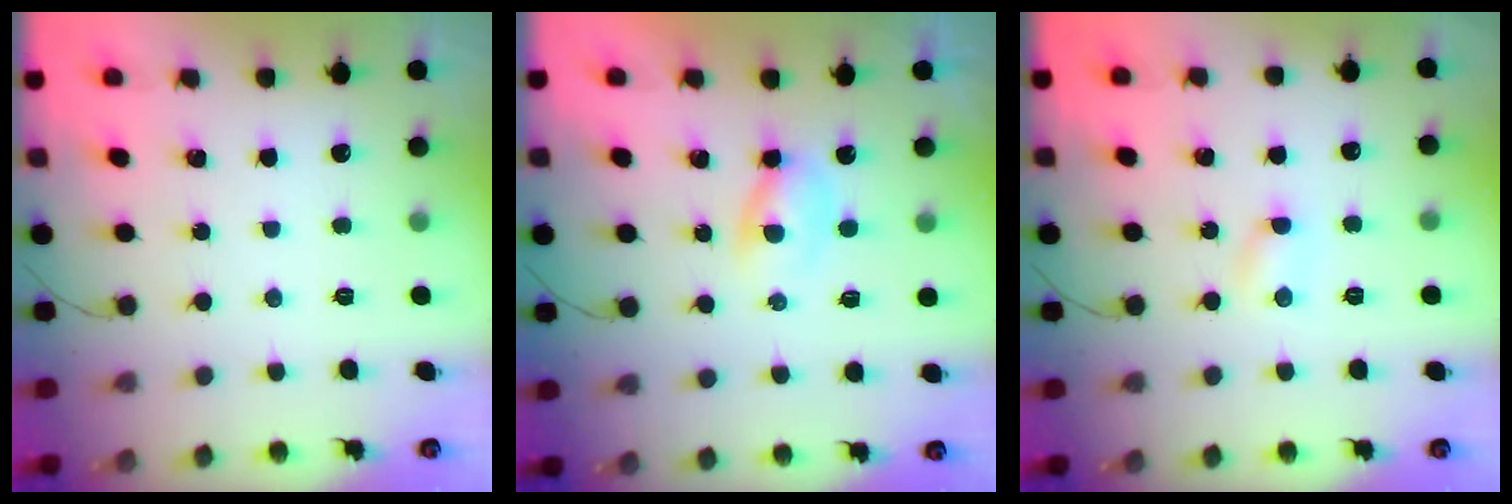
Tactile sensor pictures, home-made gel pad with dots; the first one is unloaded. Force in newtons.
{"total": 2.1, "press": 1.9, "slide": 0.9}
{"total": 2.7, "press": 2.6, "slide": 0.8}